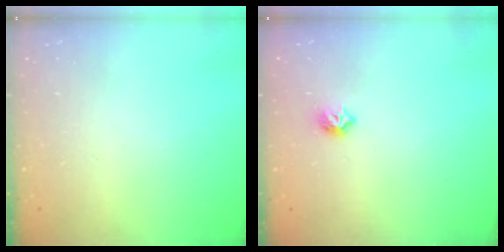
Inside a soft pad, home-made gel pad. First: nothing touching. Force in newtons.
{"total": 6.0, "press": 5.9, "slide": 1.0}